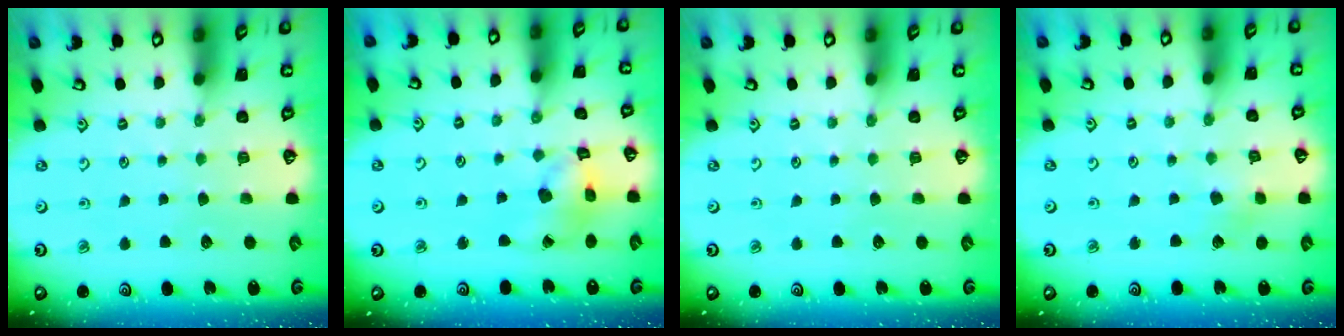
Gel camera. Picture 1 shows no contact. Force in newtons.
{"total": 10.3, "press": 10.2, "slide": 1.1}
{"total": 0.0}
{"total": 2.3, "press": 2.3, "slide": 0.4}